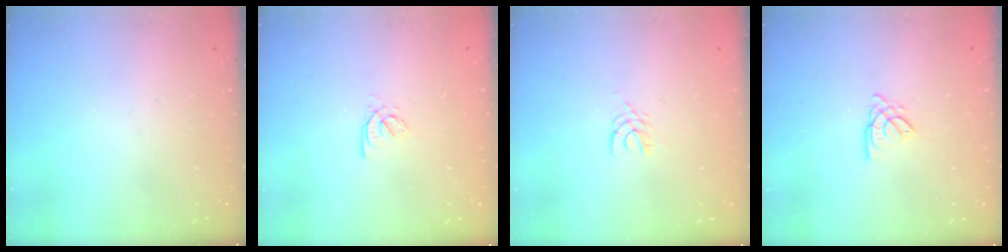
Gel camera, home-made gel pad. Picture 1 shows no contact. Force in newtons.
{"total": 2.0, "press": 2.0, "slide": 0.4}
{"total": 2.5, "press": 2.5, "slide": 0.4}
{"total": 2.6, "press": 2.6, "slide": 0.1}